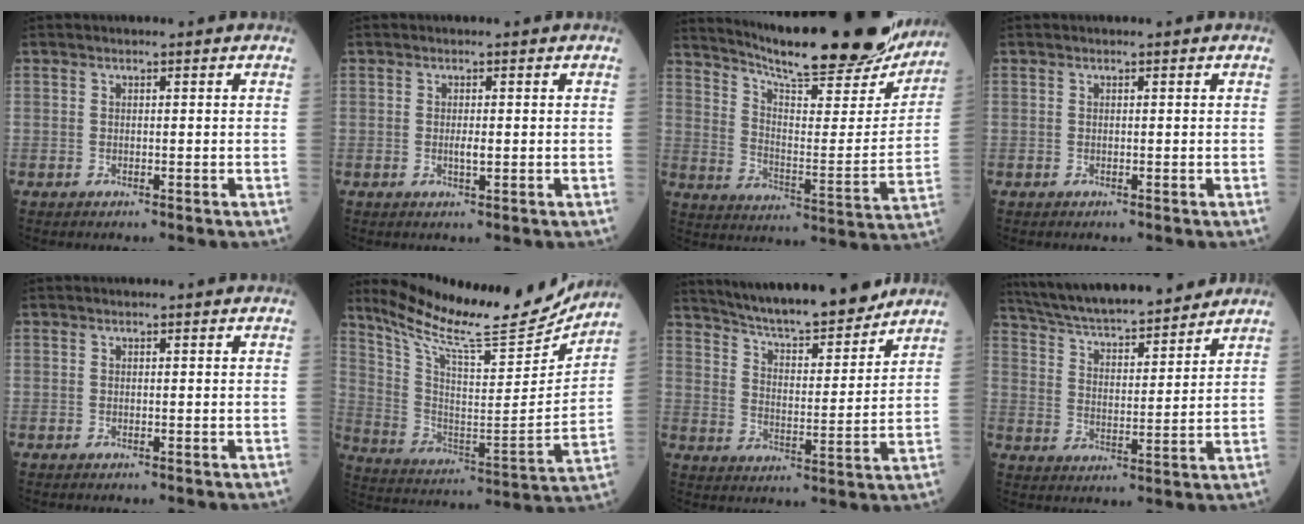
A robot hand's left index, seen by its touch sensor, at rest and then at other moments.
{"total": 1.3, "force": [-0.2, 0.2, 1.3], "torque": [-0.022, -0.004, -0.004]}
{"total": 26.5, "force": [23.1, 3.7, 12.4], "torque": [-0.193, -0.051, 0.312]}
{"total": 0.0}
{"total": 0.0}
{"total": 21.4, "force": [19.6, 1.9, 8.5], "torque": [-0.157, -0.057, 0.300]}
{"total": 16.5, "force": [14.9, 1.8, 6.8], "torque": [-0.111, -0.004, 0.231]}
{"total": 18.9, "force": [17.0, 2.7, 7.9], "torque": [-0.135, 0.019, 0.267]}